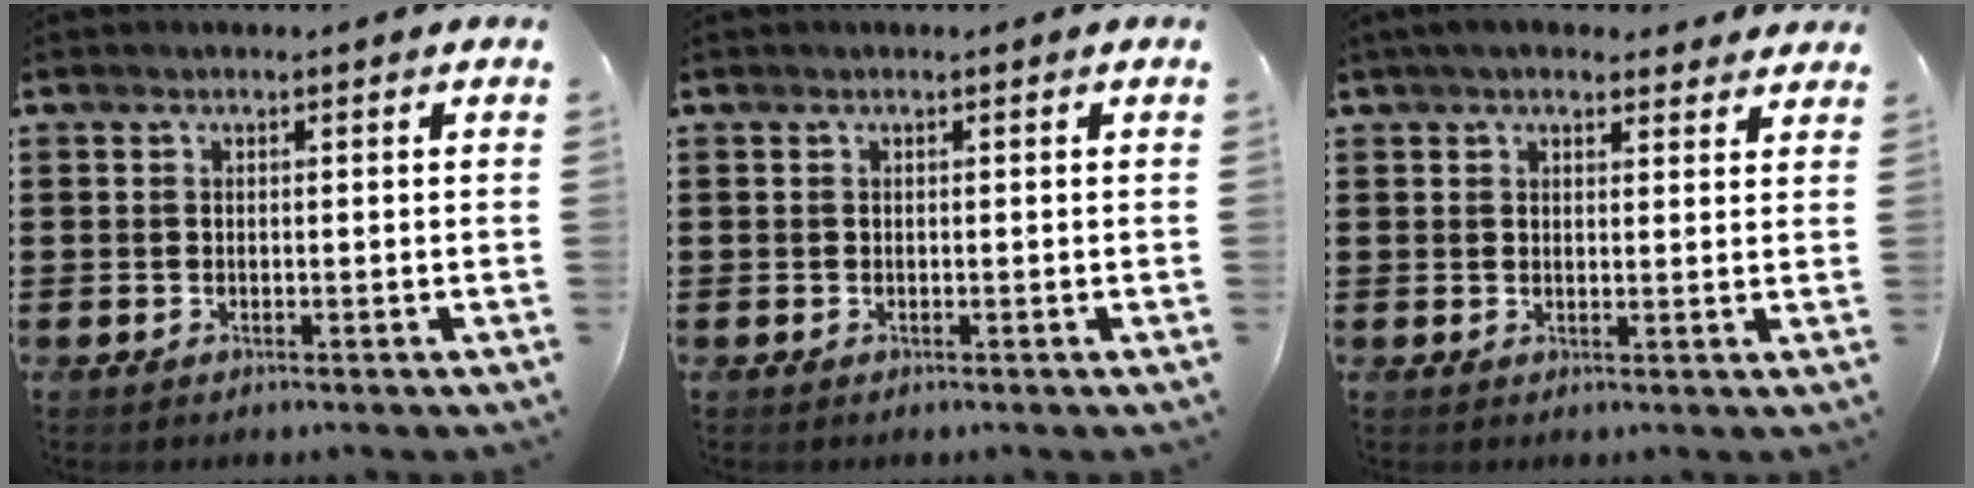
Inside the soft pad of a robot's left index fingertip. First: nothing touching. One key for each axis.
{"total": 0.0}
{"total": 4.2, "fx": 3.6, "fy": 1.4, "fz": 1.7, "tx": -0.044, "ty": 0.000, "tz": 0.067}